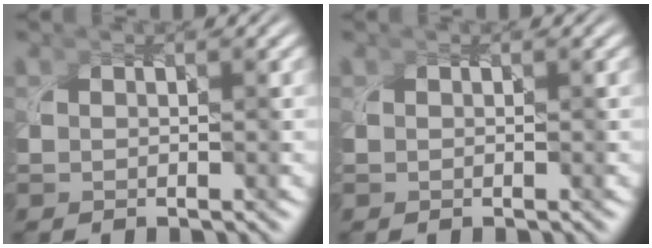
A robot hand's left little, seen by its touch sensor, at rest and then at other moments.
{"total": 0.0}